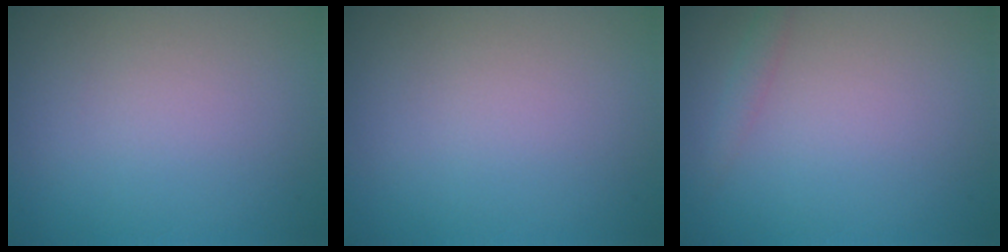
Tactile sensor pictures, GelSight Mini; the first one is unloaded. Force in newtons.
{"total": 0.0}
{"total": 1.0, "press": 1.0, "slide": 0.0}